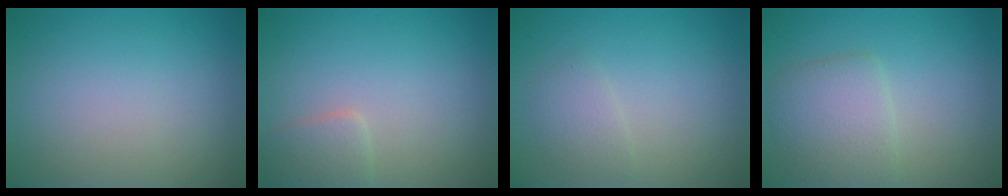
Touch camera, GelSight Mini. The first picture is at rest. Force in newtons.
{"total": 1.9, "press": 1.9, "slide": 0.1}
{"total": 1.6, "press": 1.6, "slide": 0.1}
{"total": 3.8, "press": 3.7, "slide": 0.3}